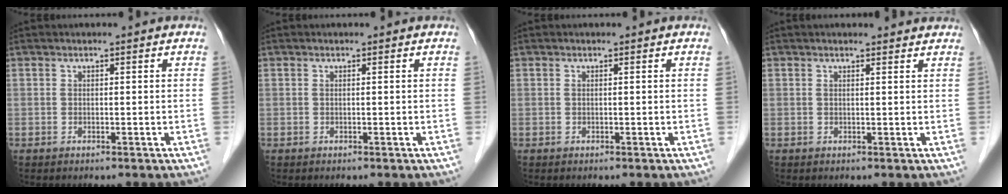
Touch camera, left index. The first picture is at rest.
{"total": 0.0}
{"total": 0.0}
{"total": 3.7, "force": [3.5, 0.4, 0.9], "torque": [-0.017, 0.007, 0.032]}